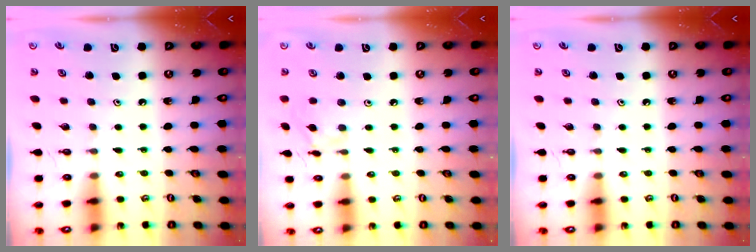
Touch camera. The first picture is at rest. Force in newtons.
{"total": 5.0, "press": 5.0, "slide": 0.4}
{"total": 0.0}